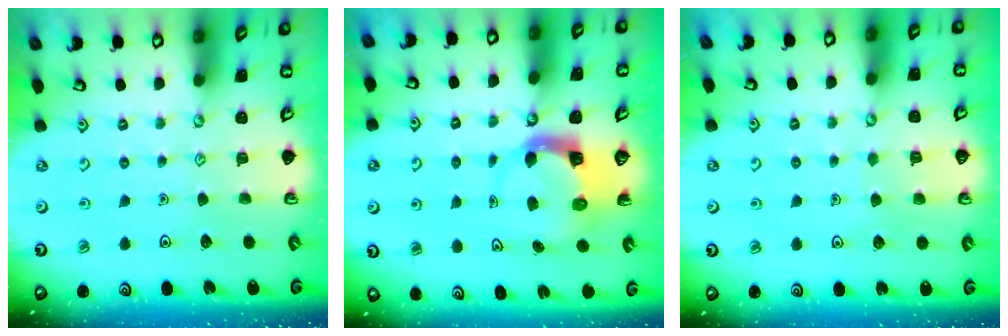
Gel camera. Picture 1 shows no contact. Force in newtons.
{"total": 4.0, "press": 3.9, "slide": 0.6}
{"total": 3.5, "press": 3.5, "slide": 0.2}